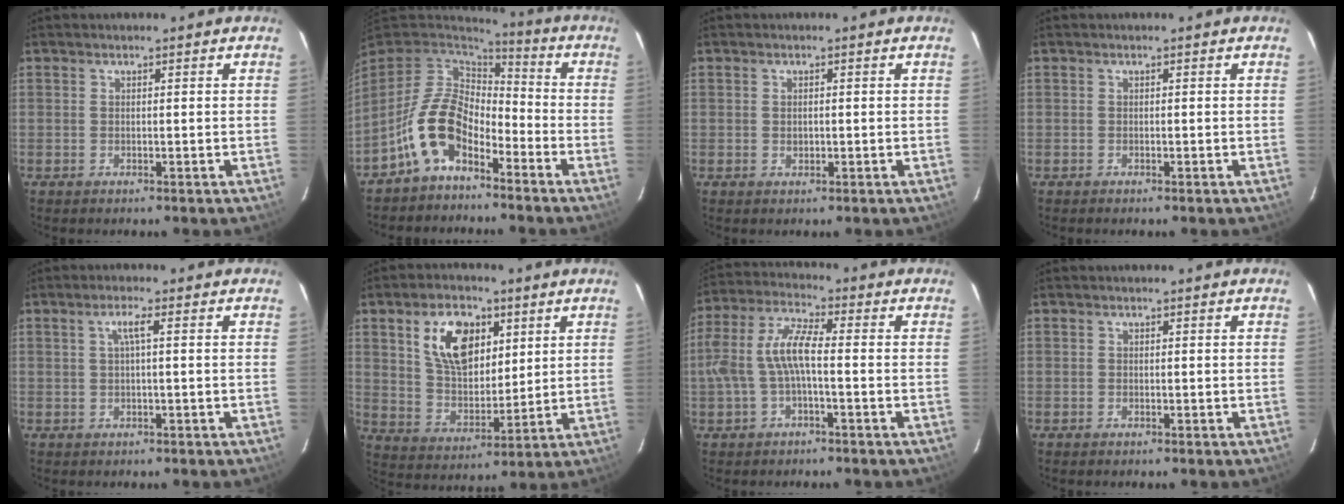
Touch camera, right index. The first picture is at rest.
{"total": 11.6, "force": [-6.4, 6.7, 7.0], "torque": [-0.147, 0.018, -0.125]}
{"total": 1.0, "force": [-0.1, 0.9, 0.5], "torque": [-0.006, 0.001, 0.000]}
{"total": 0.0}
{"total": 2.2, "force": [0.2, -0.1, 2.2], "torque": [-0.042, 0.005, 0.003]}
{"total": 12.9, "force": [5.4, 7.8, 8.7], "torque": [-0.158, 0.017, 0.106]}
{"total": 8.2, "force": [-1.6, 2.3, 7.7], "torque": [-0.172, 0.013, -0.027]}
{"total": 0.0}